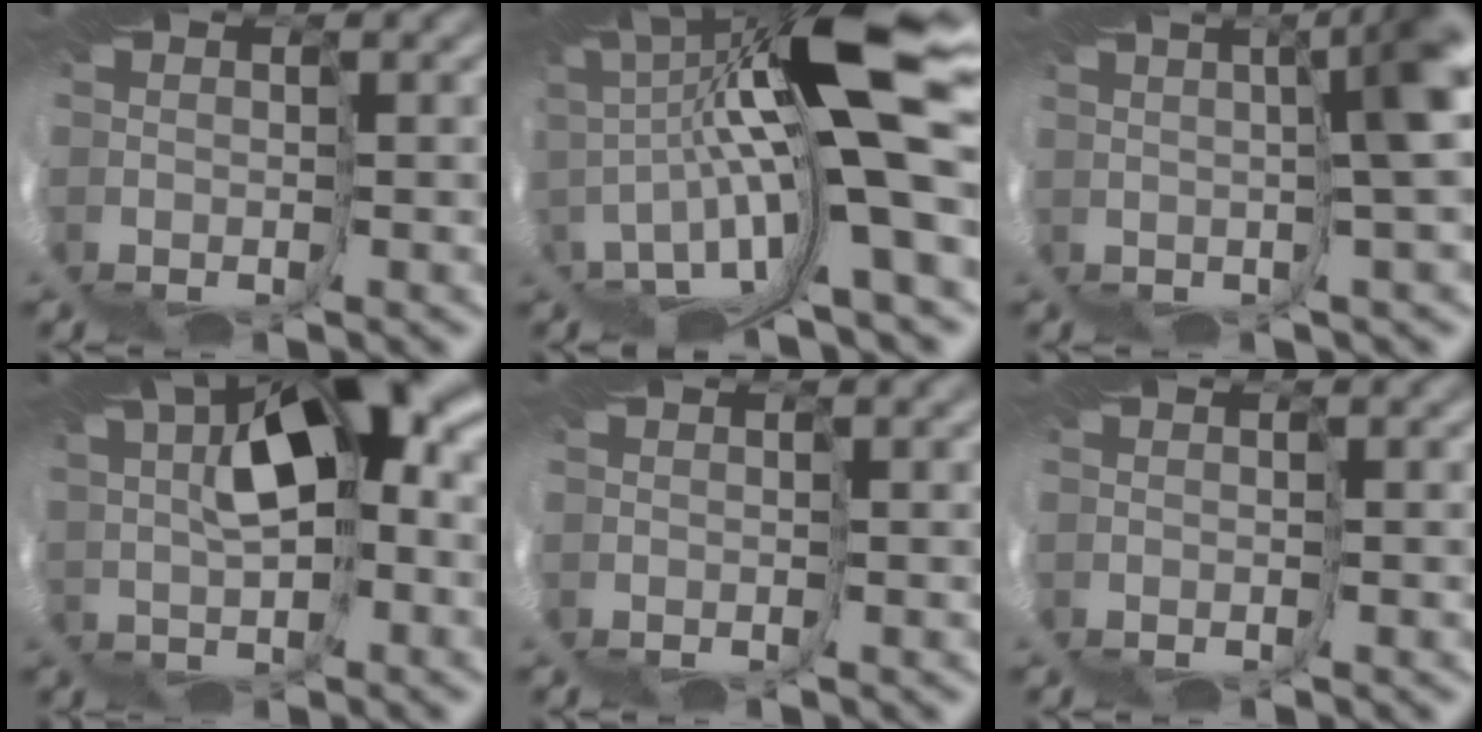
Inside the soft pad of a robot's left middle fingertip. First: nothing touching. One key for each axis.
{"total": 12.7, "fx": 3.8, "fy": -0.1, "fz": 12.1, "tx": -0.217, "ty": 0.011, "tz": 0.060}
{"total": 6.0, "fx": 1.7, "fy": -1.6, "fz": 5.5, "tx": -0.080, "ty": 0.003, "tz": 0.021}
{"total": 7.0, "fx": 4.7, "fy": 0.1, "fz": 5.2, "tx": -0.089, "ty": 0.023, "tz": 0.067}
{"total": 0.6, "fx": 0.4, "fy": -0.4, "fz": 0.3, "tx": -0.005, "ty": 0.001, "tz": 0.009}
{"total": 0.0}